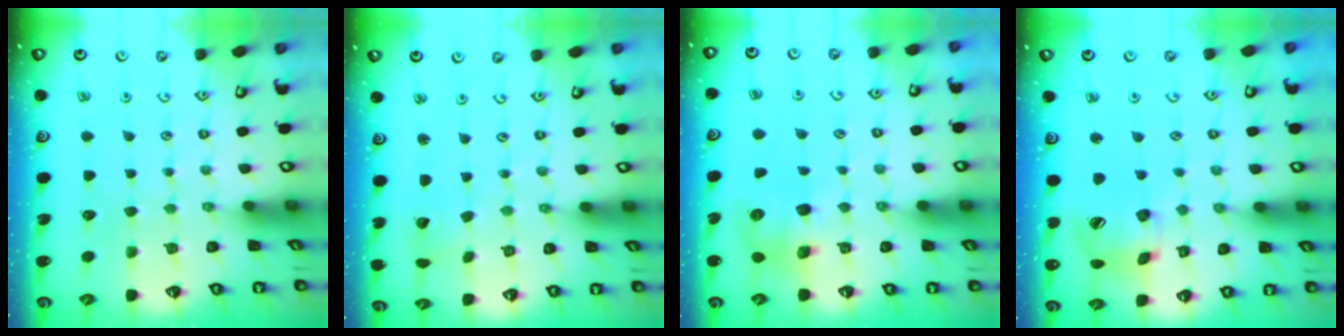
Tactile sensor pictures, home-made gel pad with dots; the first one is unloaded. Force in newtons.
{"total": 2.3, "press": 2.3, "slide": 0.2}
{"total": 8.8, "press": 8.7, "slide": 0.9}
{"total": 14.9, "press": 14.7, "slide": 2.5}